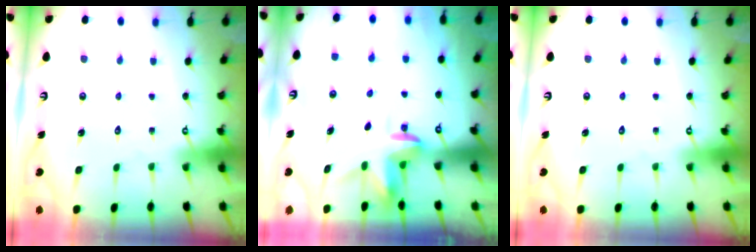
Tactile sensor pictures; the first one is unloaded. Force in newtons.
{"total": 3.6, "press": 3.6, "slide": 0.2}
{"total": 0.0}